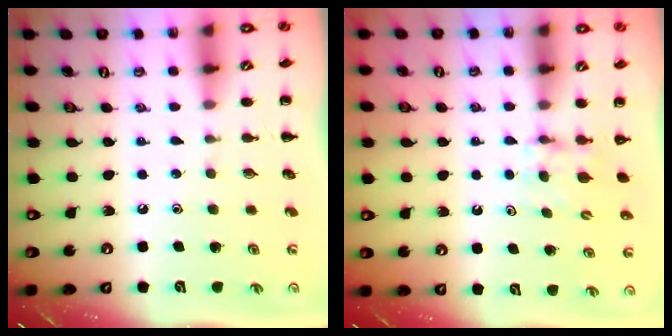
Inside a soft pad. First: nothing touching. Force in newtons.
{"total": 4.0, "press": 3.8, "slide": 1.4}